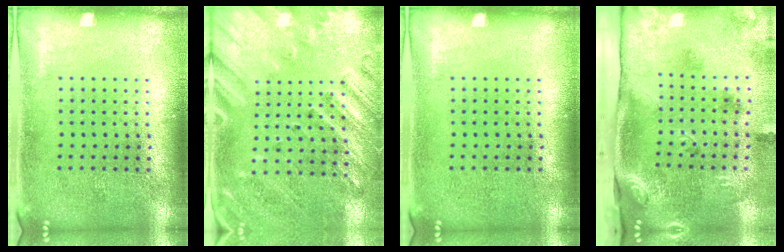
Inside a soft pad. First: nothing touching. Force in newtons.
{"total": 2.4, "press": 2.0, "slide": 1.3}
{"total": 0.0}
{"total": 3.2, "press": 2.0, "slide": 2.6}